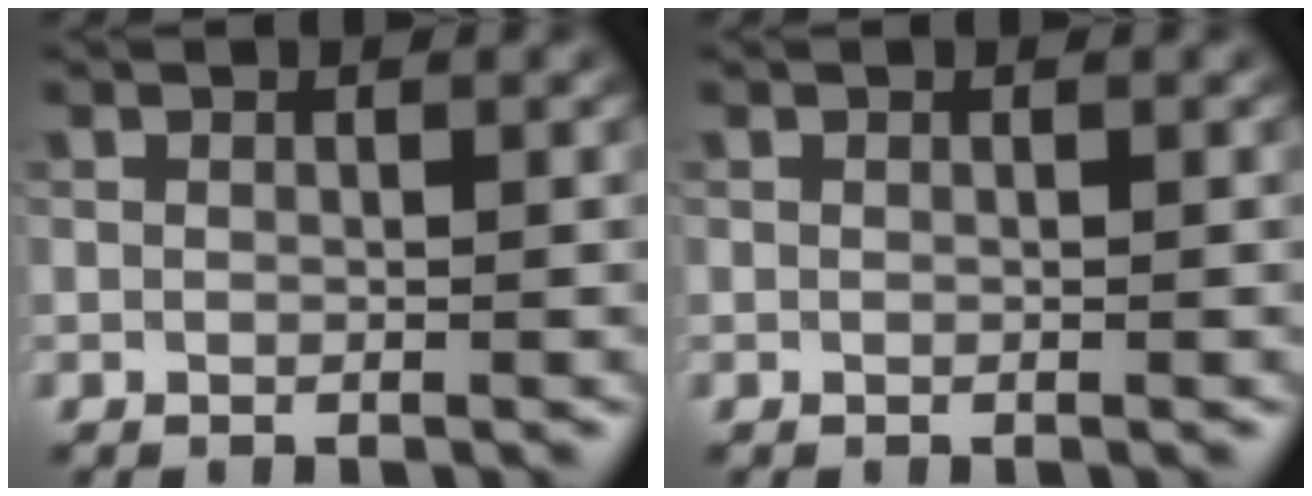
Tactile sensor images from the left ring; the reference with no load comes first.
{"total": 0.0}